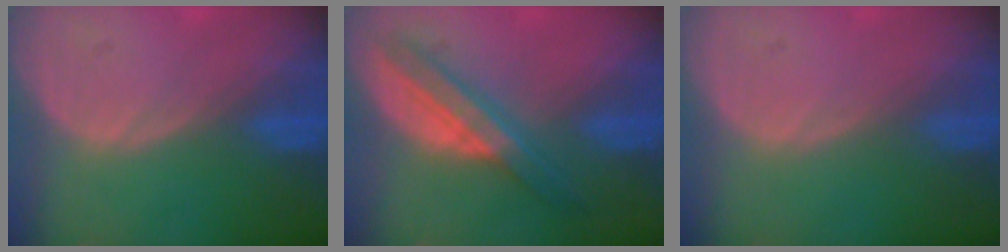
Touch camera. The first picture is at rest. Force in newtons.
{"total": 6.2, "press": 6.2, "slide": 0.1}
{"total": 0.0}